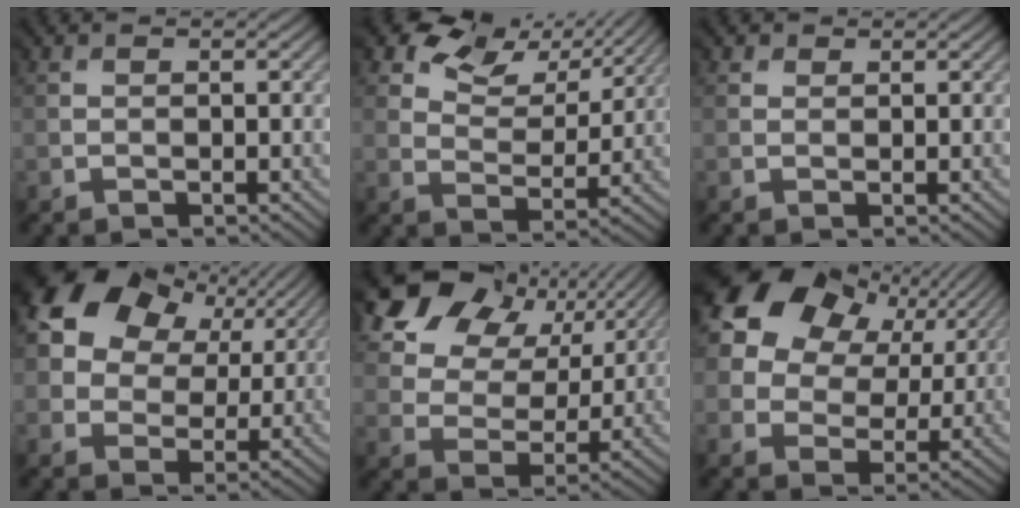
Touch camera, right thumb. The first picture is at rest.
{"total": 8.7, "force": [6.8, 4.2, 3.6], "torque": [-0.071, 0.003, 0.104]}
{"total": 1.3, "force": [1.0, 0.5, -0.7], "torque": [0.009, 0.000, 0.018]}
{"total": 13.2, "force": [6.4, 9.2, 7.1], "torque": [-0.168, 0.032, 0.114]}
{"total": 14.8, "force": [8.7, 9.6, 7.2], "torque": [-0.185, 0.042, 0.142]}
{"total": 15.5, "force": [7.5, 11.1, 7.8], "torque": [-0.201, 0.051, 0.144]}